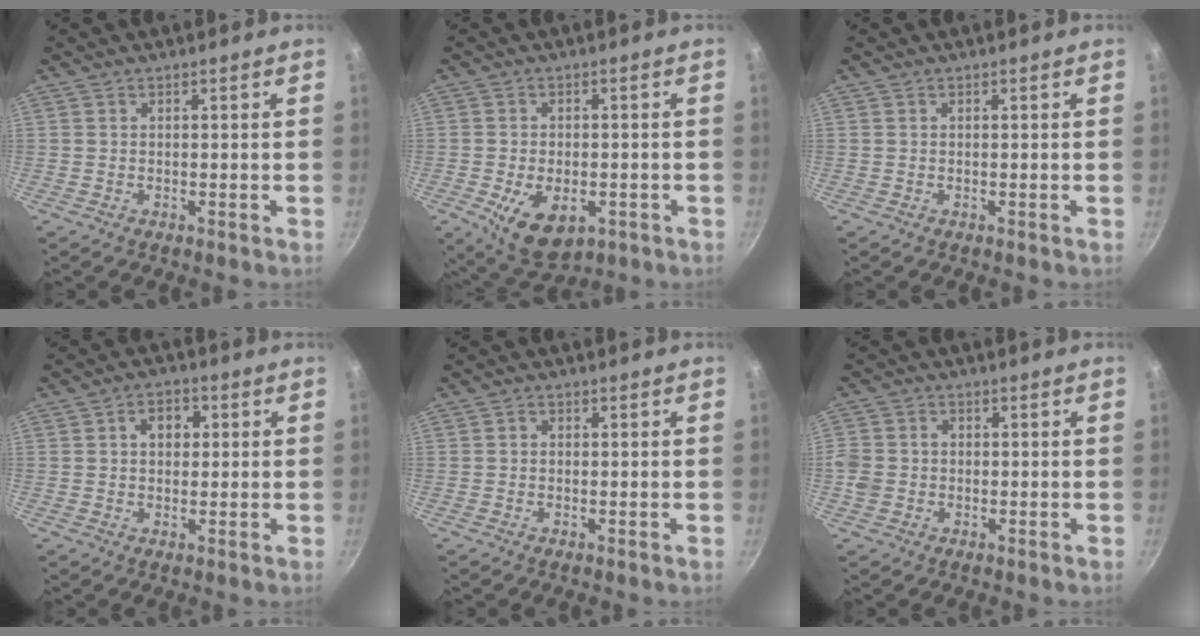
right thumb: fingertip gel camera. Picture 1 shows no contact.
{"total": 9.9, "force": [-3.3, 5.9, 7.2], "torque": [-0.102, -0.002, -0.040]}
{"total": 0.0}
{"total": 4.9, "force": [1.1, 3.7, 3.1], "torque": [-0.021, 0.010, 0.011]}
{"total": 1.0, "force": [0.0, 0.8, 0.5], "torque": [-0.008, 0.006, -0.001]}
{"total": 4.7, "force": [-0.8, 4.0, 2.2], "torque": [-0.038, 0.010, -0.021]}